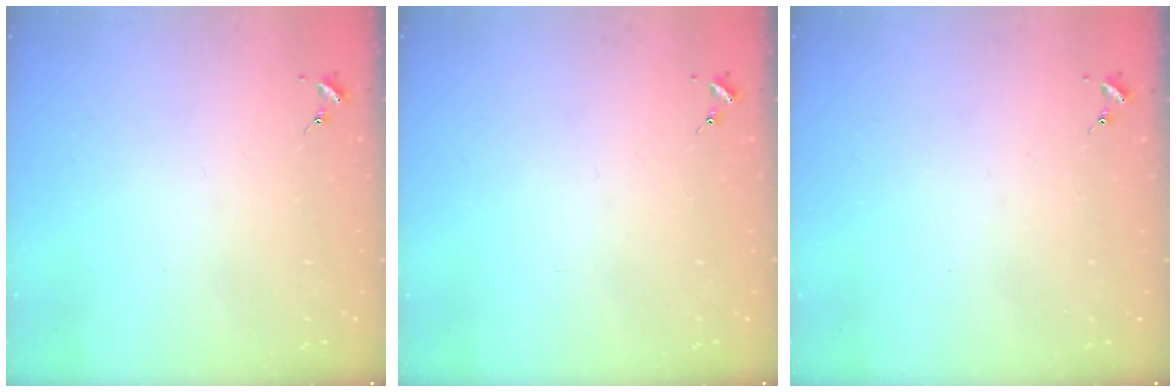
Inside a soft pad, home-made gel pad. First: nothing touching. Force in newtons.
{"total": 0.0}
{"total": 0.0}